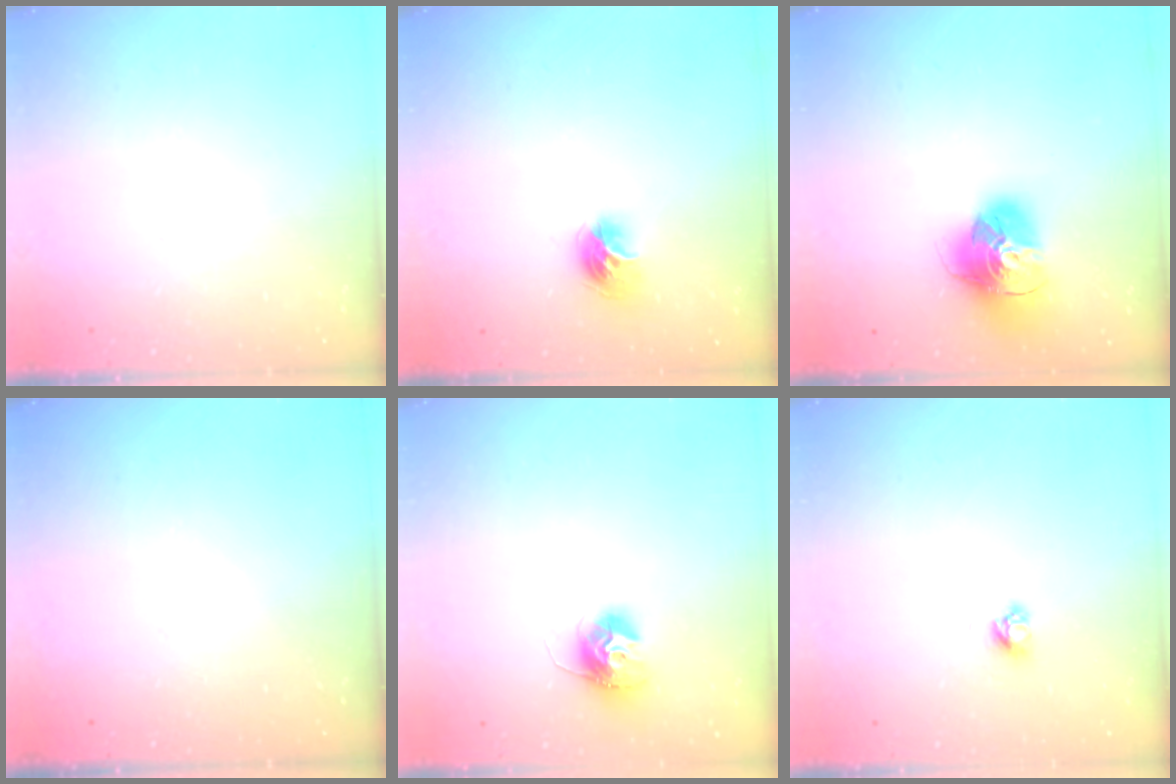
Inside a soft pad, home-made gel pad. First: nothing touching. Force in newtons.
{"total": 9.5, "press": 9.5, "slide": 0.4}
{"total": 15.3, "press": 15.3, "slide": 1.5}
{"total": 0.0}
{"total": 11.1, "press": 11.1, "slide": 0.9}
{"total": 3.2, "press": 3.1, "slide": 0.4}